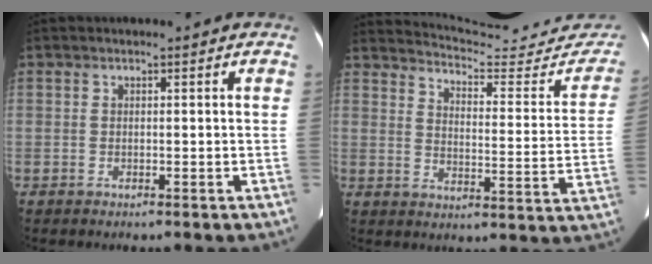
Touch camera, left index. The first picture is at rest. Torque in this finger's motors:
{"motor_torque": [0.00, -2.14, -0.12, -0.04]}